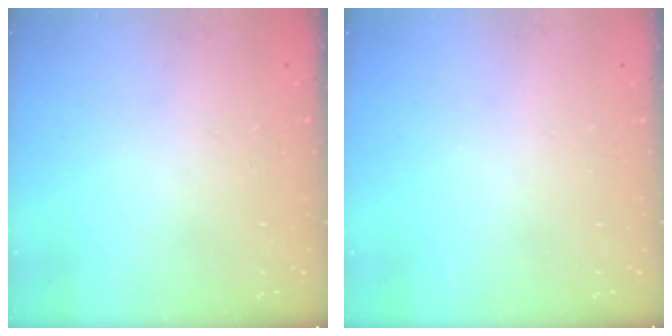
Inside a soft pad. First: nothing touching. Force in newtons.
{"total": 0.0}